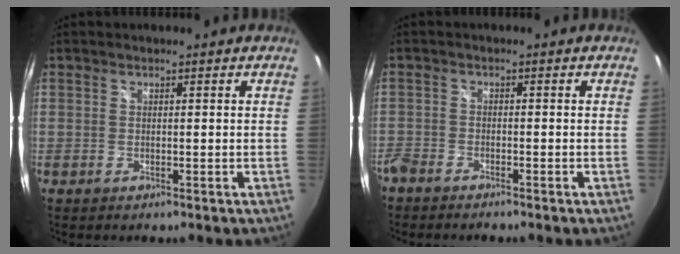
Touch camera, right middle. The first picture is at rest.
{"total": 3.7, "force": [-3.3, 1.1, 1.2], "torque": [-0.043, -0.012, -0.066]}